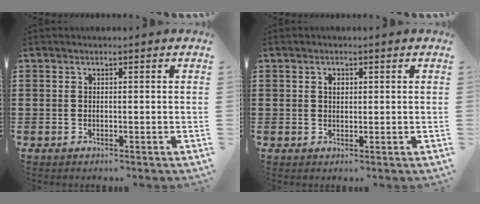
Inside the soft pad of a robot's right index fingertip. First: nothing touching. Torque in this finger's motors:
{"motor_torque": [0.12, -0.11, 0.01, 0.01]}